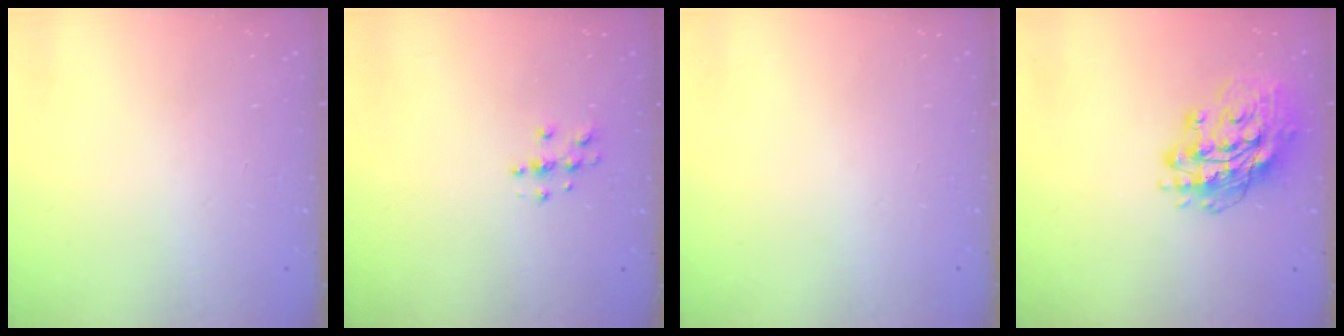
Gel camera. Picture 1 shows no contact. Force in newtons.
{"total": 3.7, "press": 3.7, "slide": 0.5}
{"total": 0.6, "press": 0.0, "slide": 0.6}
{"total": 15.9, "press": 15.8, "slide": 1.3}